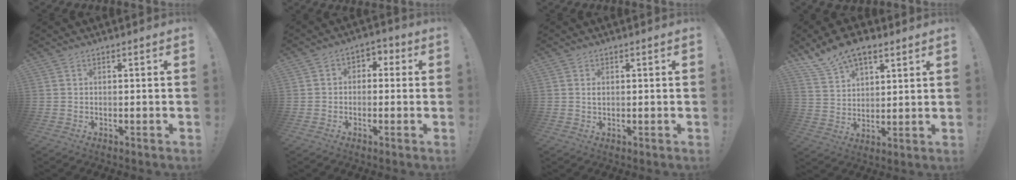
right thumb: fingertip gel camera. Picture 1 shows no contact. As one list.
[{"total": 4.1, "force": [-1.7, 3.3, 1.8], "torque": [-0.024, 0.020, -0.030]}, {"total": 0.9, "force": [0.1, 0.7, 0.5], "torque": [-0.006, 0.001, 0.001]}, {"total": 9.9, "force": [7.6, 4.7, 4.4], "torque": [-0.084, -0.042, 0.147]}]